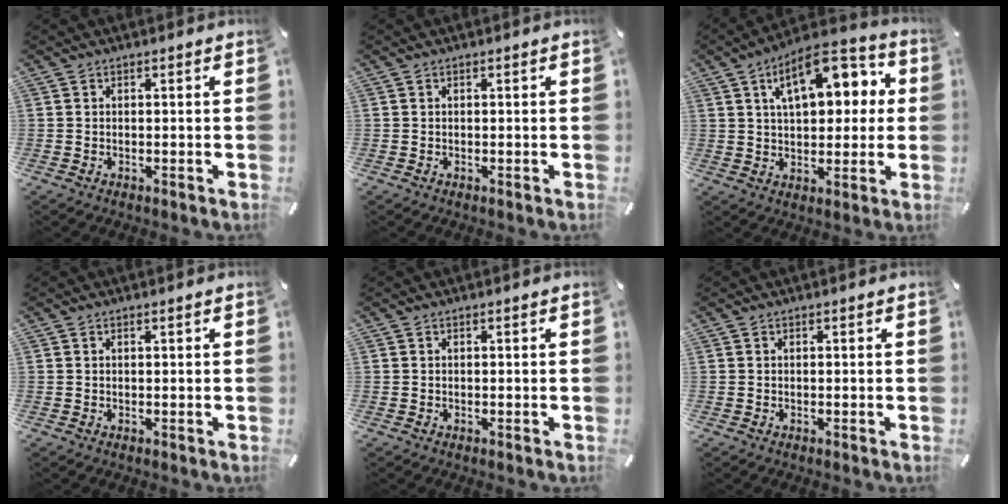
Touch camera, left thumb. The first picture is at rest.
{"total": 0.0}
{"total": 15.4, "force": [5.8, 8.5, 11.5], "torque": [-0.174, -0.006, 0.097]}
{"total": 0.6, "force": [0.2, 0.1, 0.5], "torque": [-0.009, 0.000, 0.004]}
{"total": 0.0}
{"total": 0.0}